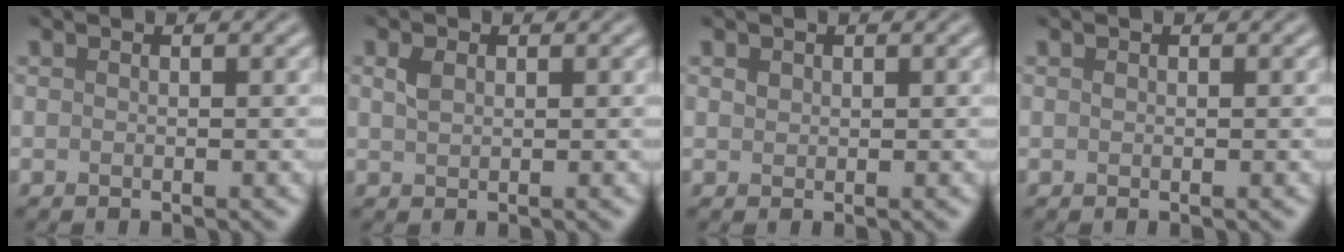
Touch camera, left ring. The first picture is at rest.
{"total": 1.3, "force": [0.5, 0.8, 0.8], "torque": [-0.019, 0.002, 0.012]}
{"total": 0.7, "force": [0.4, 0.5, 0.2], "torque": [-0.005, -0.001, 0.008]}
{"total": 0.0}